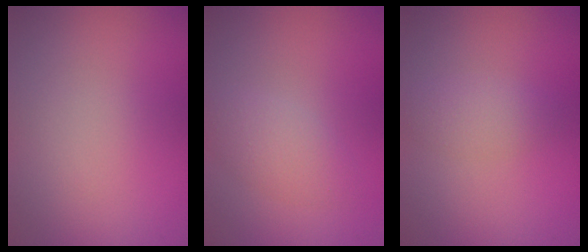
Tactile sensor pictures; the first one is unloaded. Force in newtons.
{"total": 2.1, "press": 2.1, "slide": 0.2}
{"total": 1.7, "press": 1.7, "slide": 0.1}